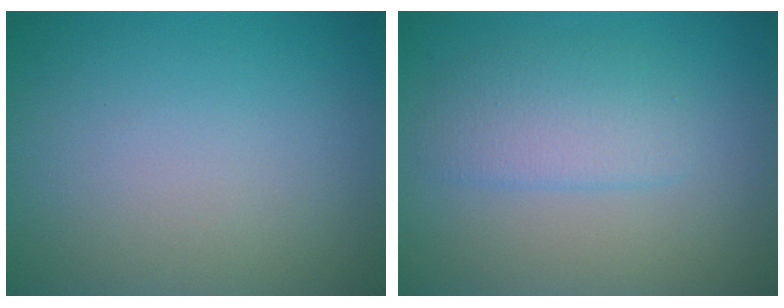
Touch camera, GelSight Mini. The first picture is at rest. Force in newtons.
{"total": 2.9, "press": 2.9, "slide": 0.0}